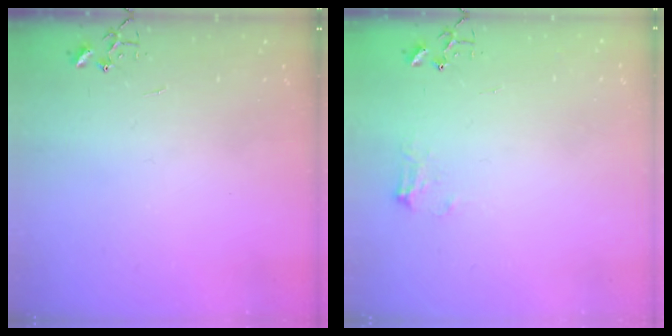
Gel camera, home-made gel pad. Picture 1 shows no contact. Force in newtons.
{"total": 7.1, "press": 7.1, "slide": 0.2}